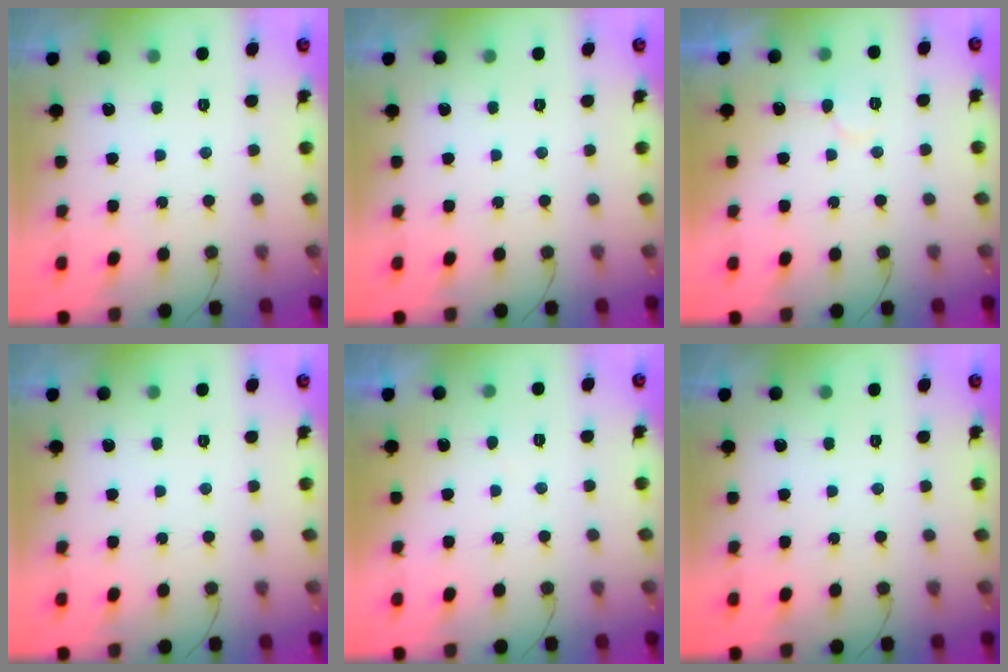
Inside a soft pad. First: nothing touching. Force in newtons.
{"total": 0.0}
{"total": 6.7, "press": 6.7, "slide": 0.5}
{"total": 0.0}
{"total": 2.7, "press": 2.7, "slide": 0.2}
{"total": 0.0}